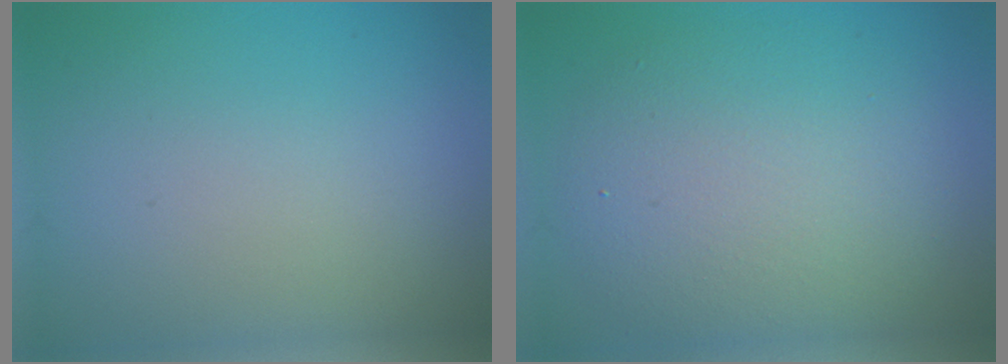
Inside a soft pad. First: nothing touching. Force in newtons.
{"total": 7.1, "press": 7.0, "slide": 0.6}